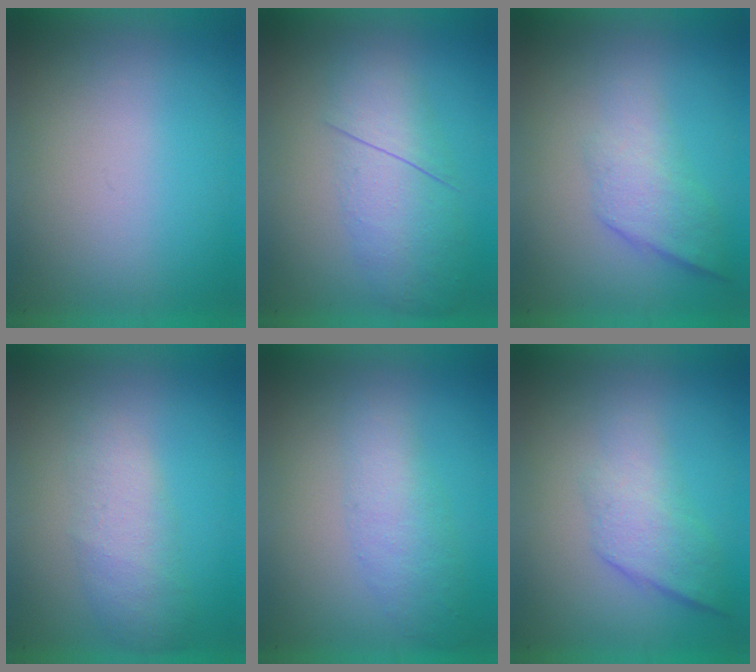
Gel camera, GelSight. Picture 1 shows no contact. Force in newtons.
{"total": 3.0}
{"total": 2.2}
{"total": 2.3}
{"total": 2.2}
{"total": 2.2}